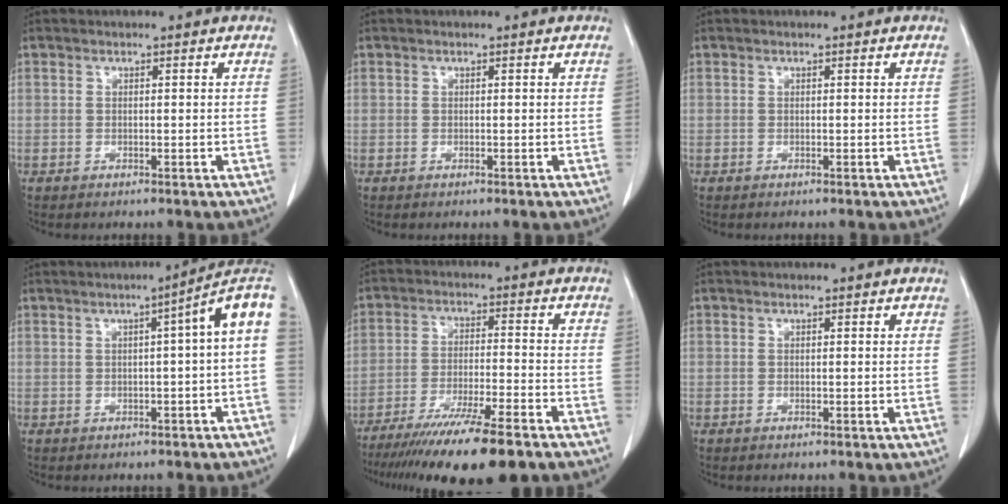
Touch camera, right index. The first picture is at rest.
{"total": 0.0}
{"total": 0.0}
{"total": 7.3, "force": [1.0, -0.1, 7.2], "torque": [-0.083, 0.026, 0.003]}
{"total": 16.6, "force": [-12.8, 0.8, 10.4], "torque": [-0.165, -0.044, -0.205]}
{"total": 0.0}